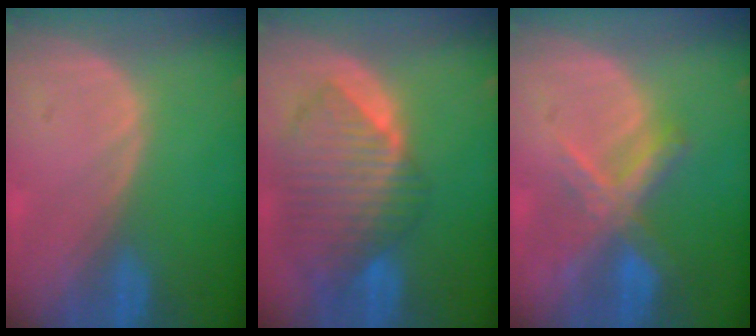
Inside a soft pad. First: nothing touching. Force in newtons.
{"total": 10.3, "press": 8.9, "slide": 5.1}
{"total": 7.3, "press": 6.2, "slide": 3.8}